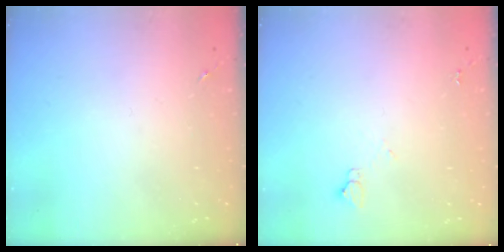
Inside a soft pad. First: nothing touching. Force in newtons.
{"total": 3.6, "press": 3.6, "slide": 0.5}